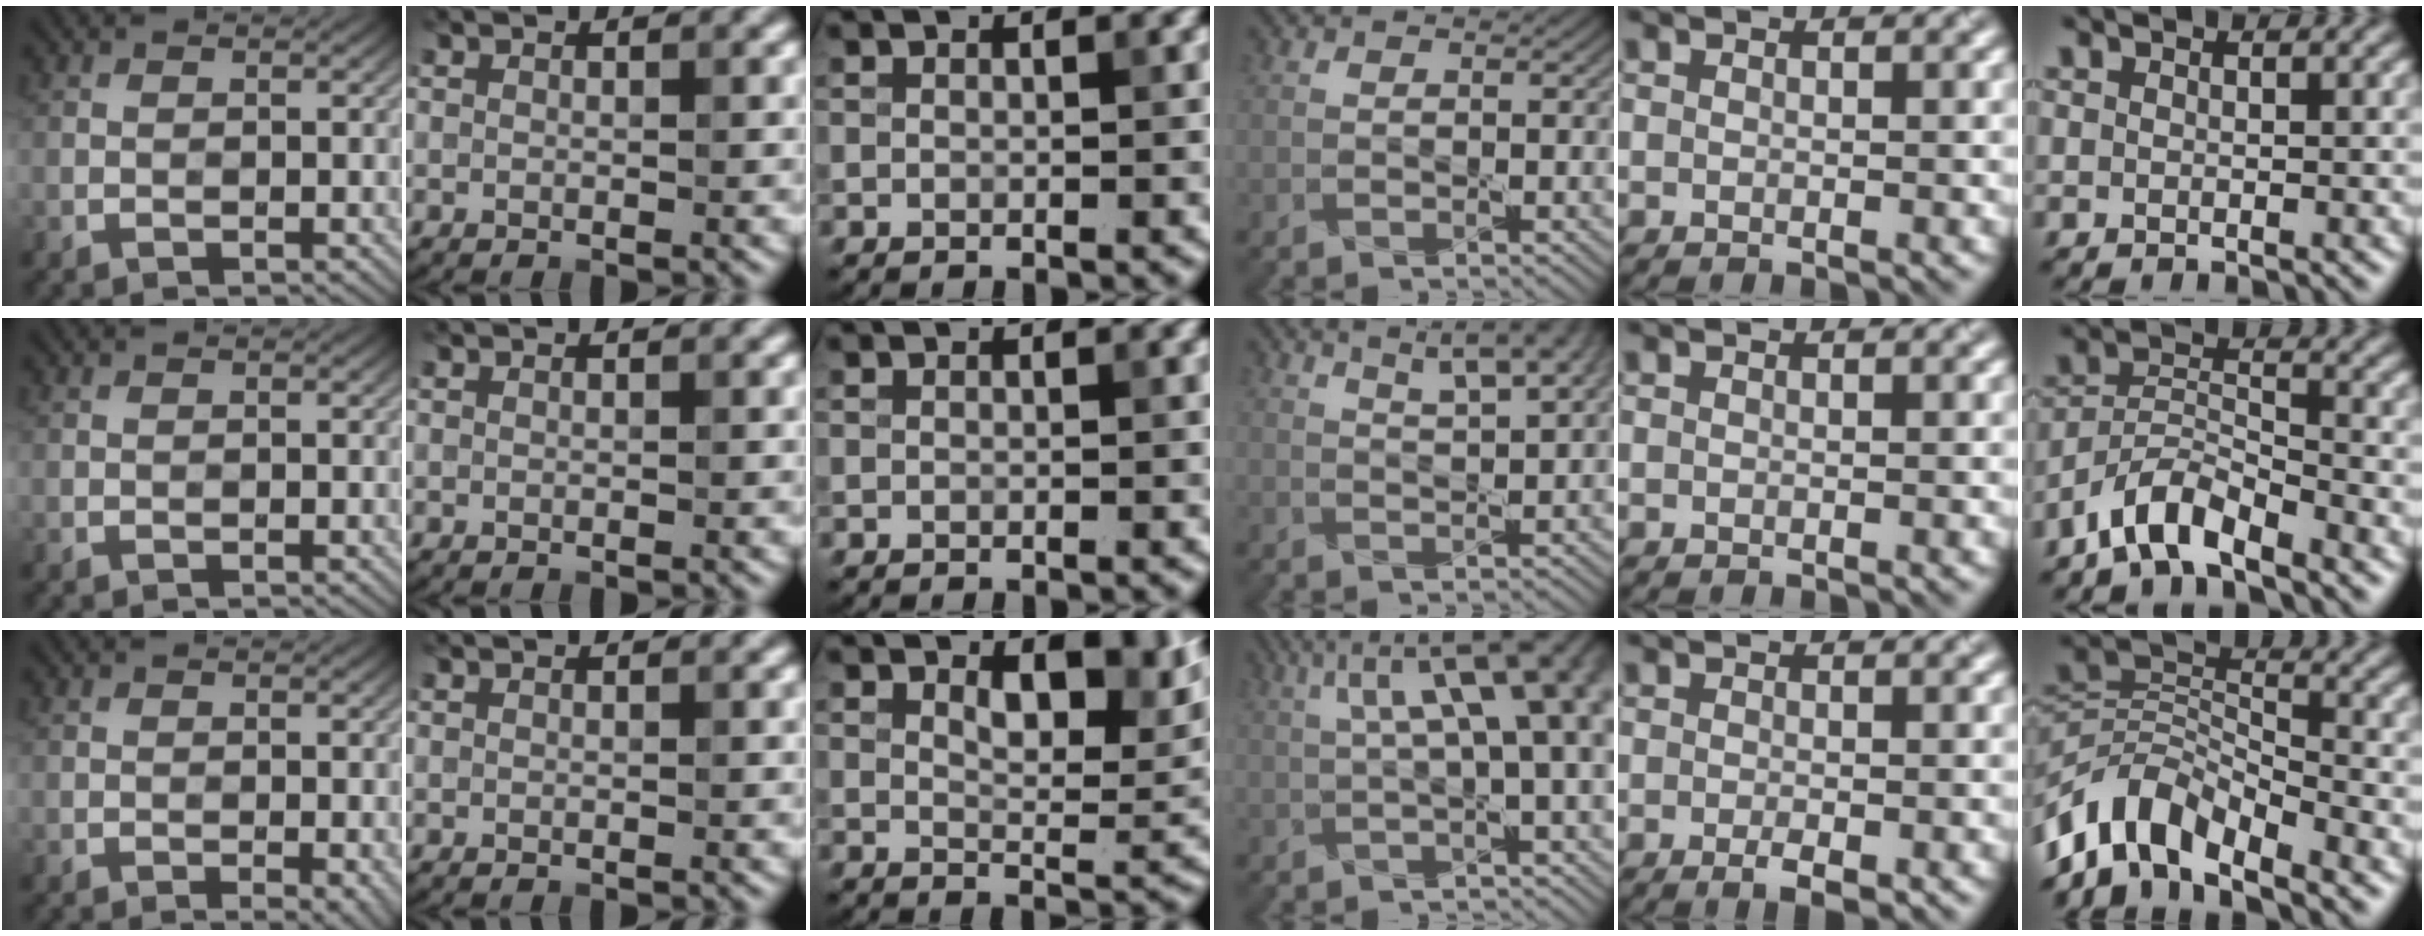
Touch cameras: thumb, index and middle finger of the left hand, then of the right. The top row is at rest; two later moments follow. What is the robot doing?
{"motion": "pour", "object": "sugar"}